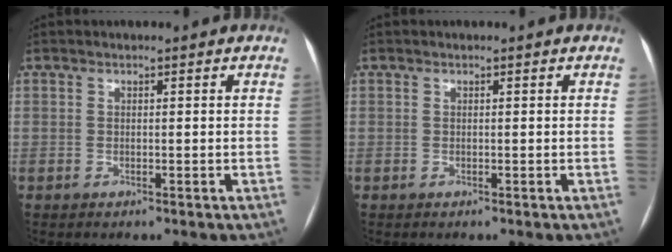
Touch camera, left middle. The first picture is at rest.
{"total": 0.0}